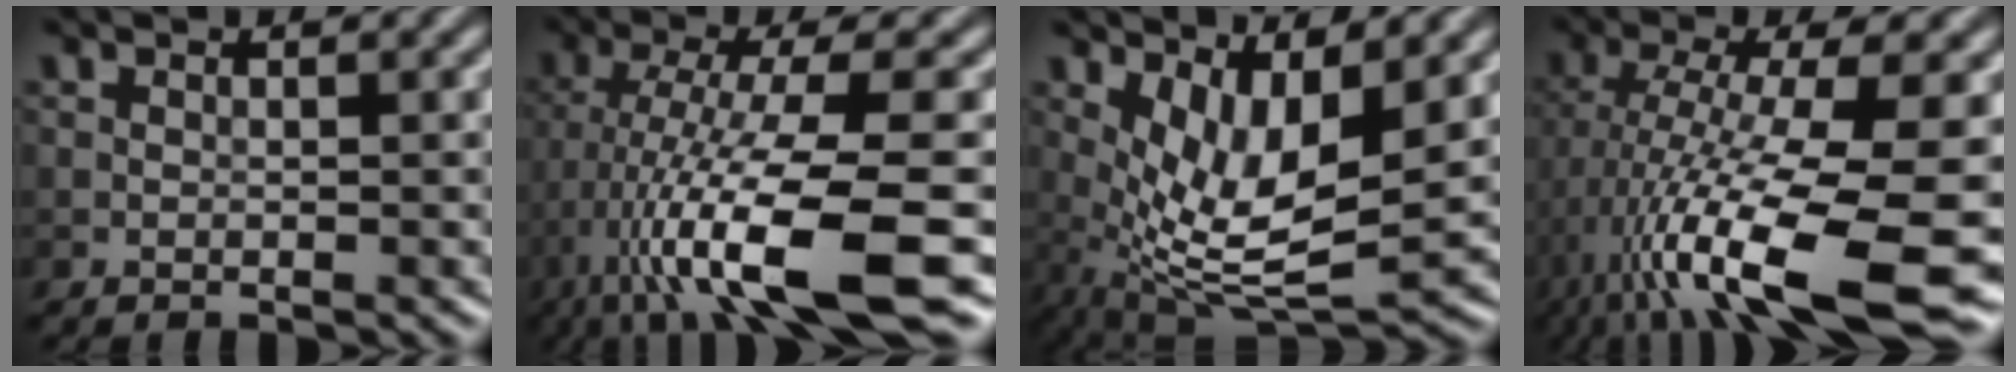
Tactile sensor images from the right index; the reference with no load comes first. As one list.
[{"total": 11.3, "force": [-4.9, 2.0, 9.9], "torque": [-0.170, 0.000, -0.079]}, {"total": 7.4, "force": [1.5, 2.7, 6.8], "torque": [-0.136, -0.018, 0.032]}, {"total": 14.5, "force": [-5.1, 3.5, 13.1], "torque": [-0.243, -0.012, -0.074]}]